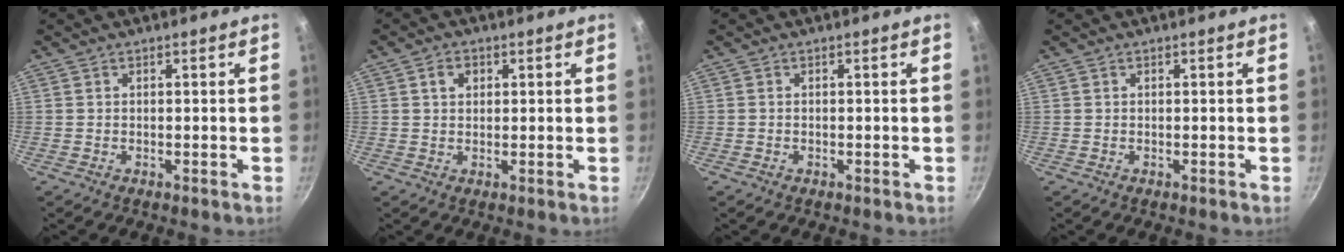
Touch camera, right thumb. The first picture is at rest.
{"total": 3.0, "force": [1.0, 2.3, 1.6], "torque": [-0.016, 0.002, 0.015]}
{"total": 0.0}
{"total": 0.0}